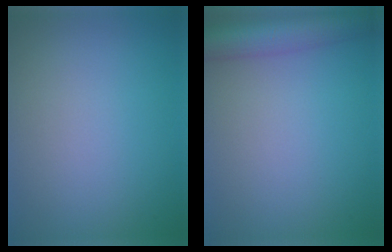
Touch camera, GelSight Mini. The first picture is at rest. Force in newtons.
{"total": 6.1, "press": 6.1, "slide": 0.3}